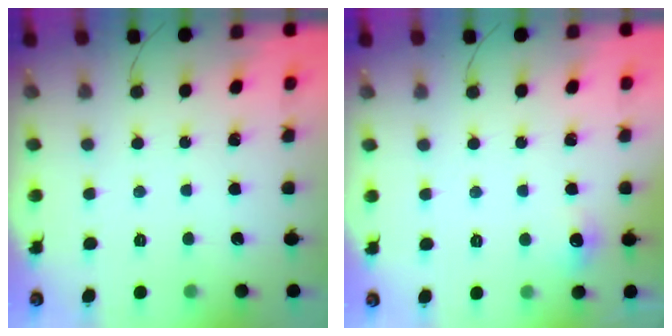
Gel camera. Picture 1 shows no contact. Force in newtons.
{"total": 4.8, "press": 4.7, "slide": 1.2}